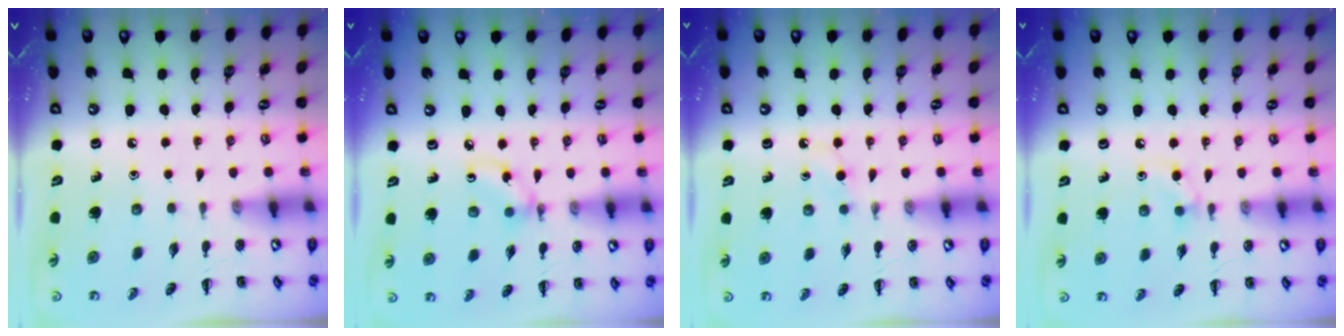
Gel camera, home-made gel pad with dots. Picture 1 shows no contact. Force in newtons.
{"total": 3.3, "press": 3.3, "slide": 0.3}
{"total": 2.7, "press": 2.5, "slide": 1.0}
{"total": 4.2, "press": 4.0, "slide": 1.5}